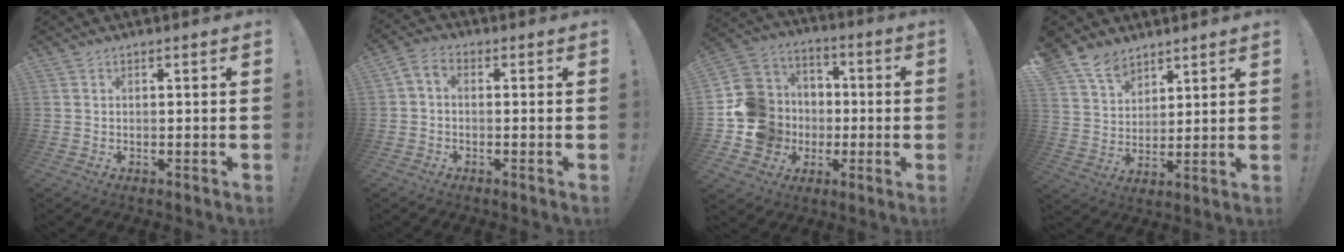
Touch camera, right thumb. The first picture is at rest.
{"total": 2.6, "force": [-0.9, 1.7, 1.8], "torque": [-0.034, 0.008, -0.015]}
{"total": 18.1, "force": [-3.1, 16.8, 6.0], "torque": [-0.104, 0.023, -0.021]}
{"total": 10.6, "force": [8.2, 6.2, 2.6], "torque": [-0.060, -0.054, 0.164]}